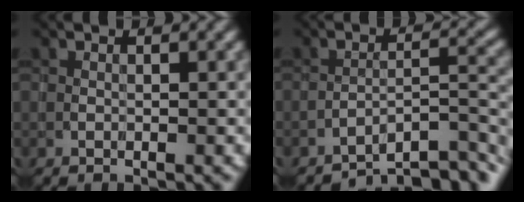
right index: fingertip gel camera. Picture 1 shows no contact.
{"total": 6.7, "force": [-6.1, 1.0, 2.6], "torque": [-0.030, 0.008, -0.095]}